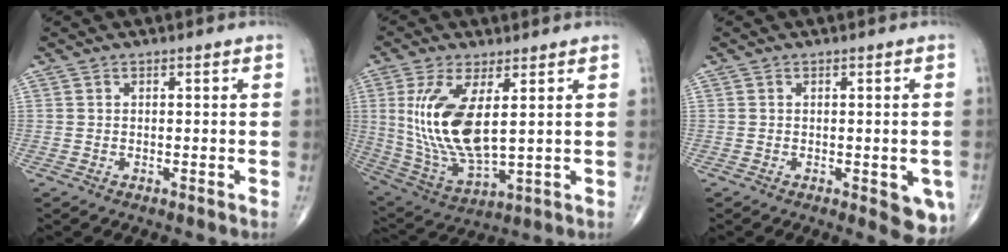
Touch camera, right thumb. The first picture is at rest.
{"total": 15.7, "force": [3.0, 6.3, 14.1], "torque": [-0.292, -0.025, 0.074]}
{"total": 5.7, "force": [-1.7, 2.1, 5.1], "torque": [-0.038, -0.009, -0.018]}